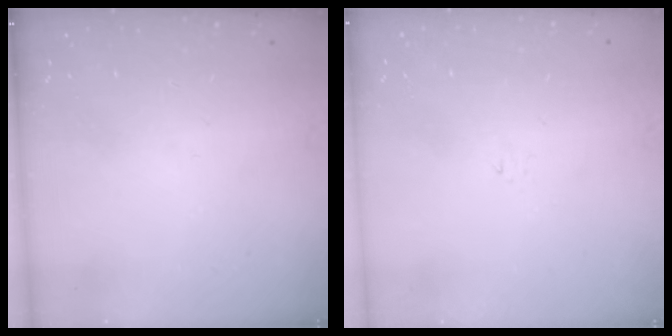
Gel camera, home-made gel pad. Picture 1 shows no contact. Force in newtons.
{"total": 1.2, "press": 1.1, "slide": 0.2}